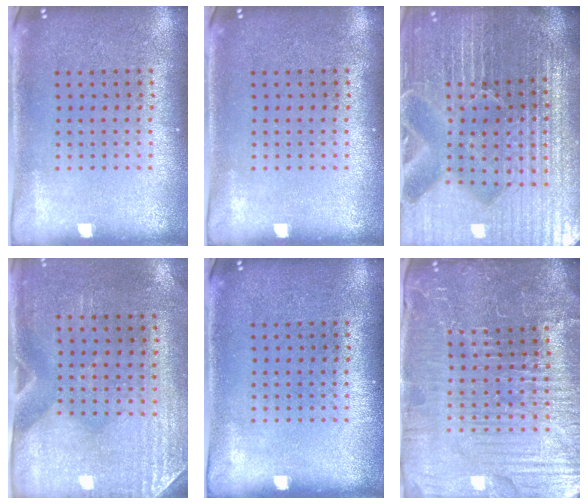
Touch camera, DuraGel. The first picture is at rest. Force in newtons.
{"total": 0.0}
{"total": 6.9, "press": 6.1, "slide": 3.3}
{"total": 2.9, "press": 2.5, "slide": 1.5}
{"total": 0.0}
{"total": 5.8, "press": 5.4, "slide": 2.3}